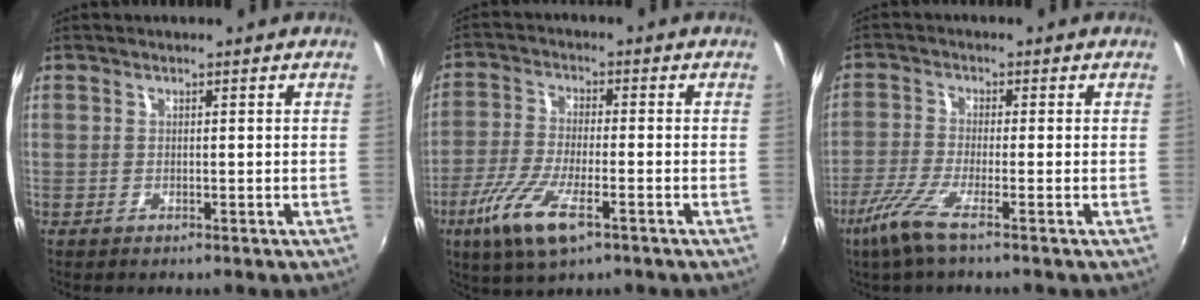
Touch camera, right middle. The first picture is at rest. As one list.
[{"total": 10.8, "force": [-5.6, 3.0, 8.7], "torque": [-0.194, -0.022, -0.109]}, {"total": 6.3, "force": [-4.1, 0.1, 4.8], "torque": [-0.119, -0.016, -0.084]}]